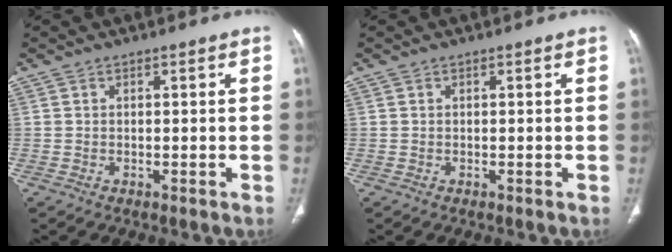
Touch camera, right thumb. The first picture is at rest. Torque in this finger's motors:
{"motor_torque": [1.48, 1.40, 0.23, -0.23, 0.04]}